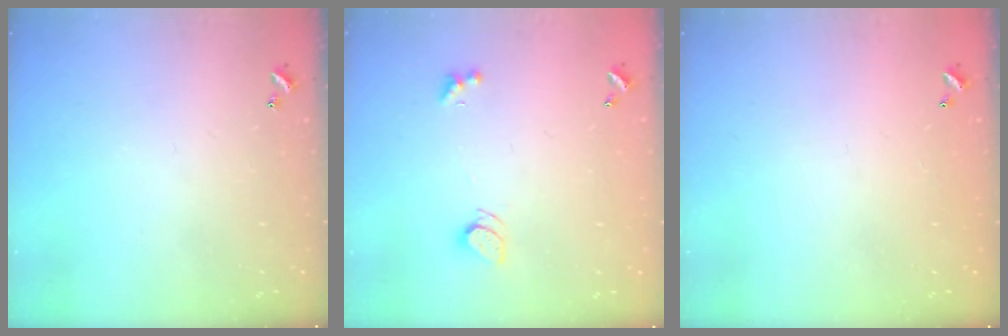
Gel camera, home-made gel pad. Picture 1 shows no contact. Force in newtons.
{"total": 2.5, "press": 2.4, "slide": 0.7}
{"total": 2.9, "press": 2.9, "slide": 0.1}